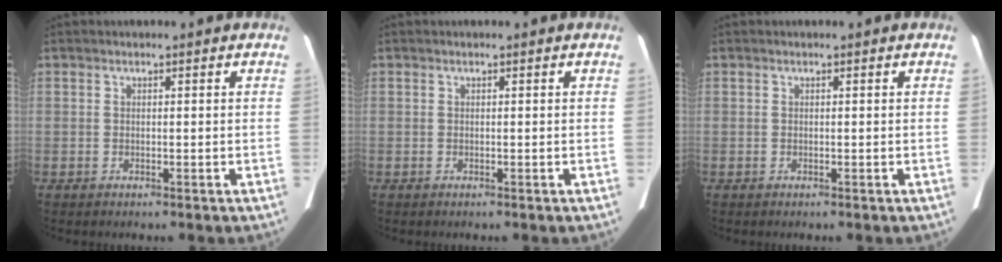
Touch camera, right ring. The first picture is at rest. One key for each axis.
{"total": 0.0}
{"total": 0.0}